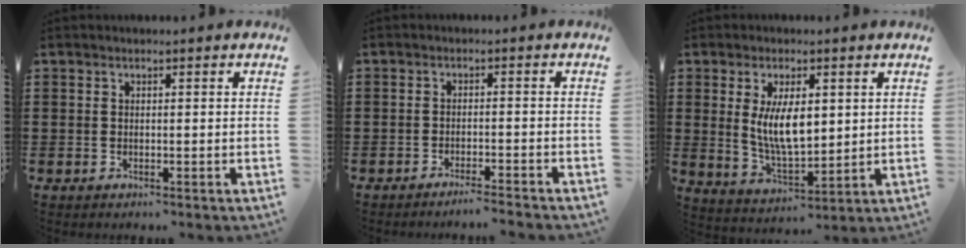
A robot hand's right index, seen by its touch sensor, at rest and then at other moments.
{"total": 2.4, "force": [-2.3, -0.4, 0.7], "torque": [-0.013, 0.000, -0.046]}
{"total": 8.5, "force": [1.6, 3.7, 7.5], "torque": [-0.145, 0.002, 0.025]}